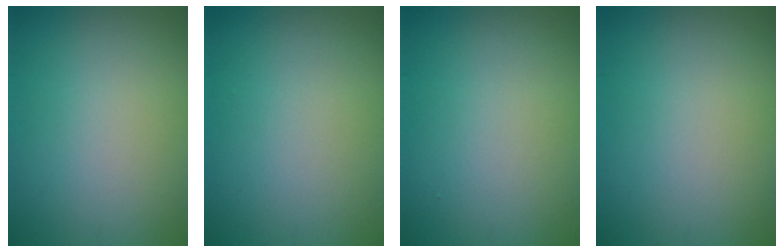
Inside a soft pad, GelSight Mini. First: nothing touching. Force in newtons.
{"total": 0.0}
{"total": 0.0}
{"total": 0.0}